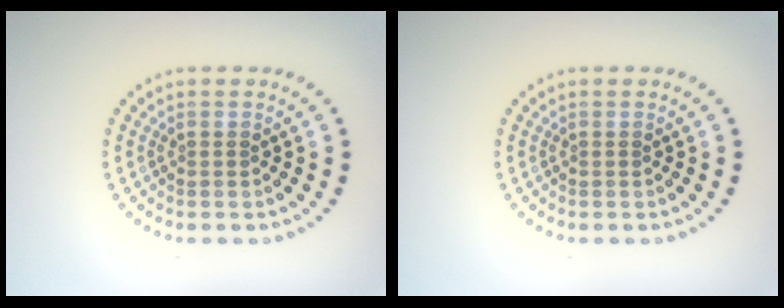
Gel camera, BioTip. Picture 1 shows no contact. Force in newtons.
{"total": 0.0}